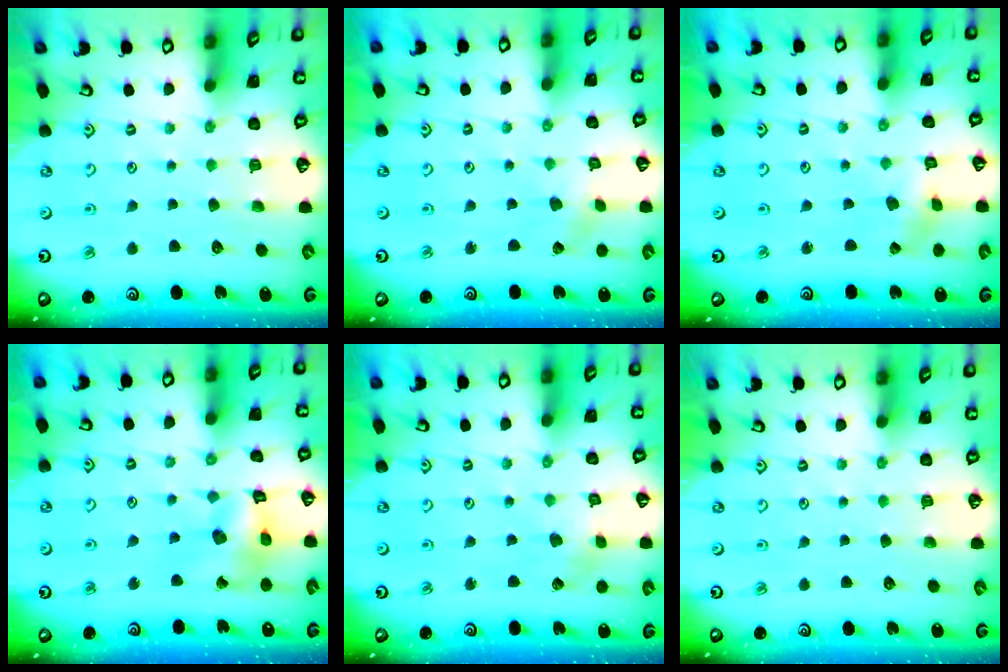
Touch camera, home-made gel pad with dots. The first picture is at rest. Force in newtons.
{"total": 2.0, "press": 2.0, "slide": 0.3}
{"total": 1.8, "press": 1.8, "slide": 0.3}
{"total": 12.8, "press": 12.7, "slide": 1.6}
{"total": 2.6, "press": 2.6, "slide": 0.4}
{"total": 0.0}